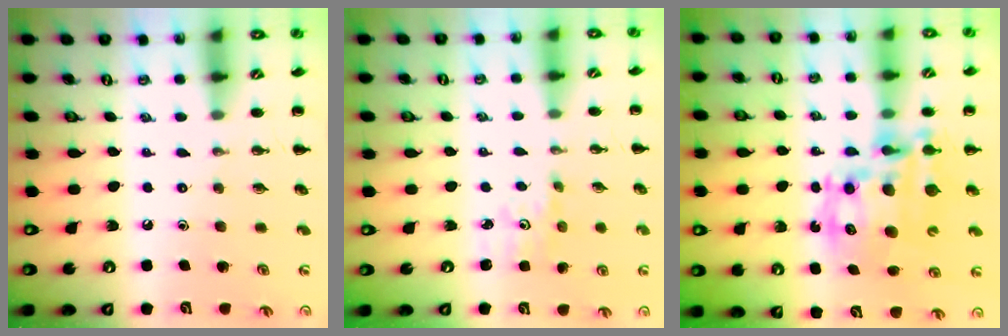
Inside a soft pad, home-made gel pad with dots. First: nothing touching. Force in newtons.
{"total": 1.9, "press": 1.9, "slide": 0.5}
{"total": 16.0, "press": 15.5, "slide": 3.6}